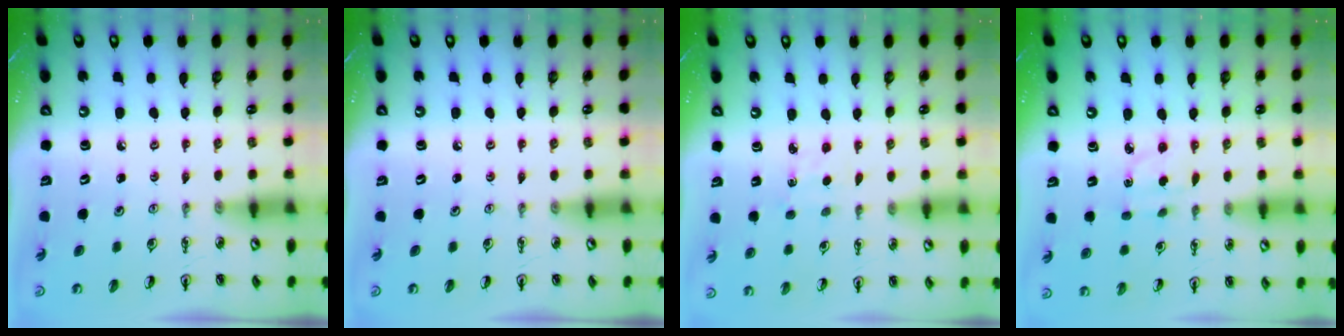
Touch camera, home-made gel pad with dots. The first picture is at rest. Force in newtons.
{"total": 0.0}
{"total": 1.3, "press": 1.2, "slide": 0.3}
{"total": 2.3, "press": 2.1, "slide": 0.8}